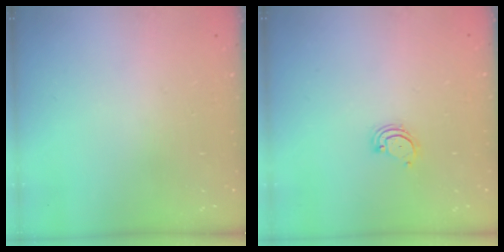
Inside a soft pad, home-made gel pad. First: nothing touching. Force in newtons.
{"total": 3.0, "press": 3.0, "slide": 0.4}